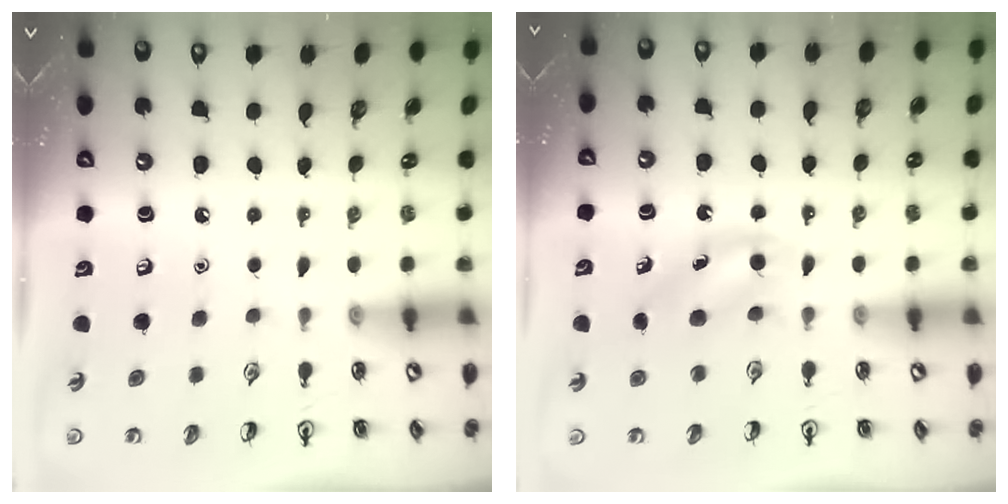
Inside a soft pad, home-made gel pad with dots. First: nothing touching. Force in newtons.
{"total": 6.0, "press": 5.7, "slide": 1.6}